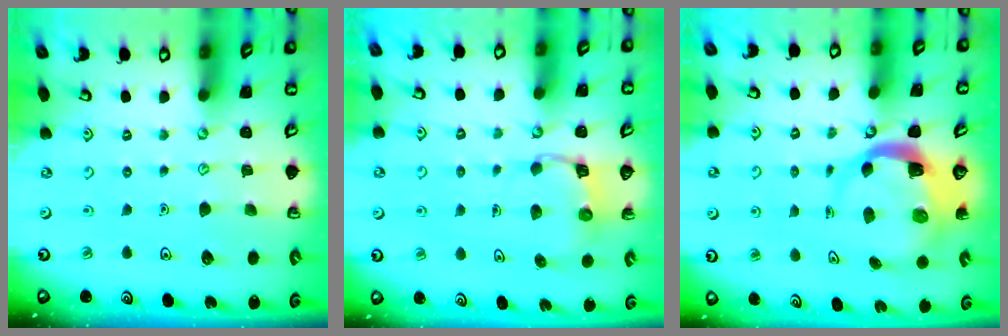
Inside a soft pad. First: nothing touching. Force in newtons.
{"total": 3.5, "press": 3.5, "slide": 0.2}
{"total": 4.8, "press": 4.8, "slide": 0.7}